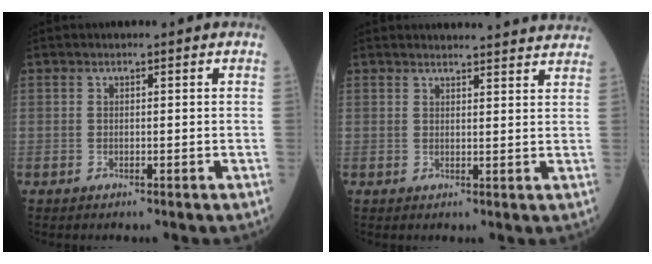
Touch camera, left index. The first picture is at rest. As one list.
[{"total": 12.4, "force": [12.1, 1.1, 2.5], "torque": [-0.010, -0.006, 0.121]}]